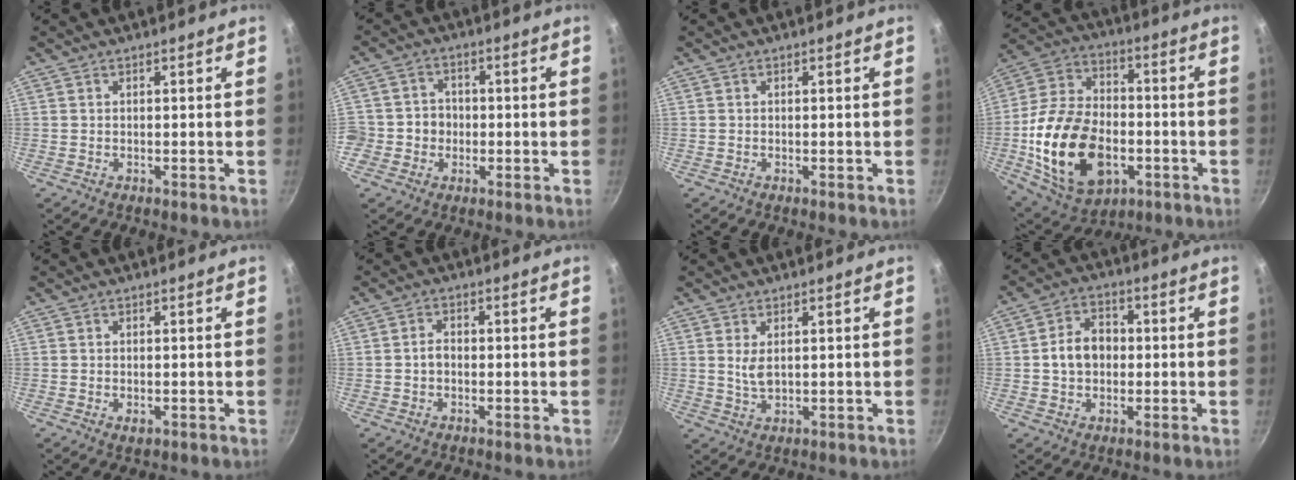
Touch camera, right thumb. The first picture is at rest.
{"total": 5.8, "force": [-1.3, 5.5, 1.6], "torque": [0.005, 0.019, -0.034]}
{"total": 0.0}
{"total": 24.3, "force": [-5.6, 15.8, 17.7], "torque": [-0.317, 0.028, -0.089]}
{"total": 1.7, "force": [-0.4, 1.1, 1.2], "torque": [-0.019, -0.003, -0.005]}
{"total": 2.6, "force": [-0.4, 1.9, 1.7], "torque": [-0.021, 0.013, -0.007]}
{"total": 3.3, "force": [0.8, 1.7, 2.8], "torque": [-0.049, -0.010, 0.021]}
{"total": 8.0, "force": [0.0, 6.1, 5.1], "torque": [-0.061, 0.017, -0.009]}